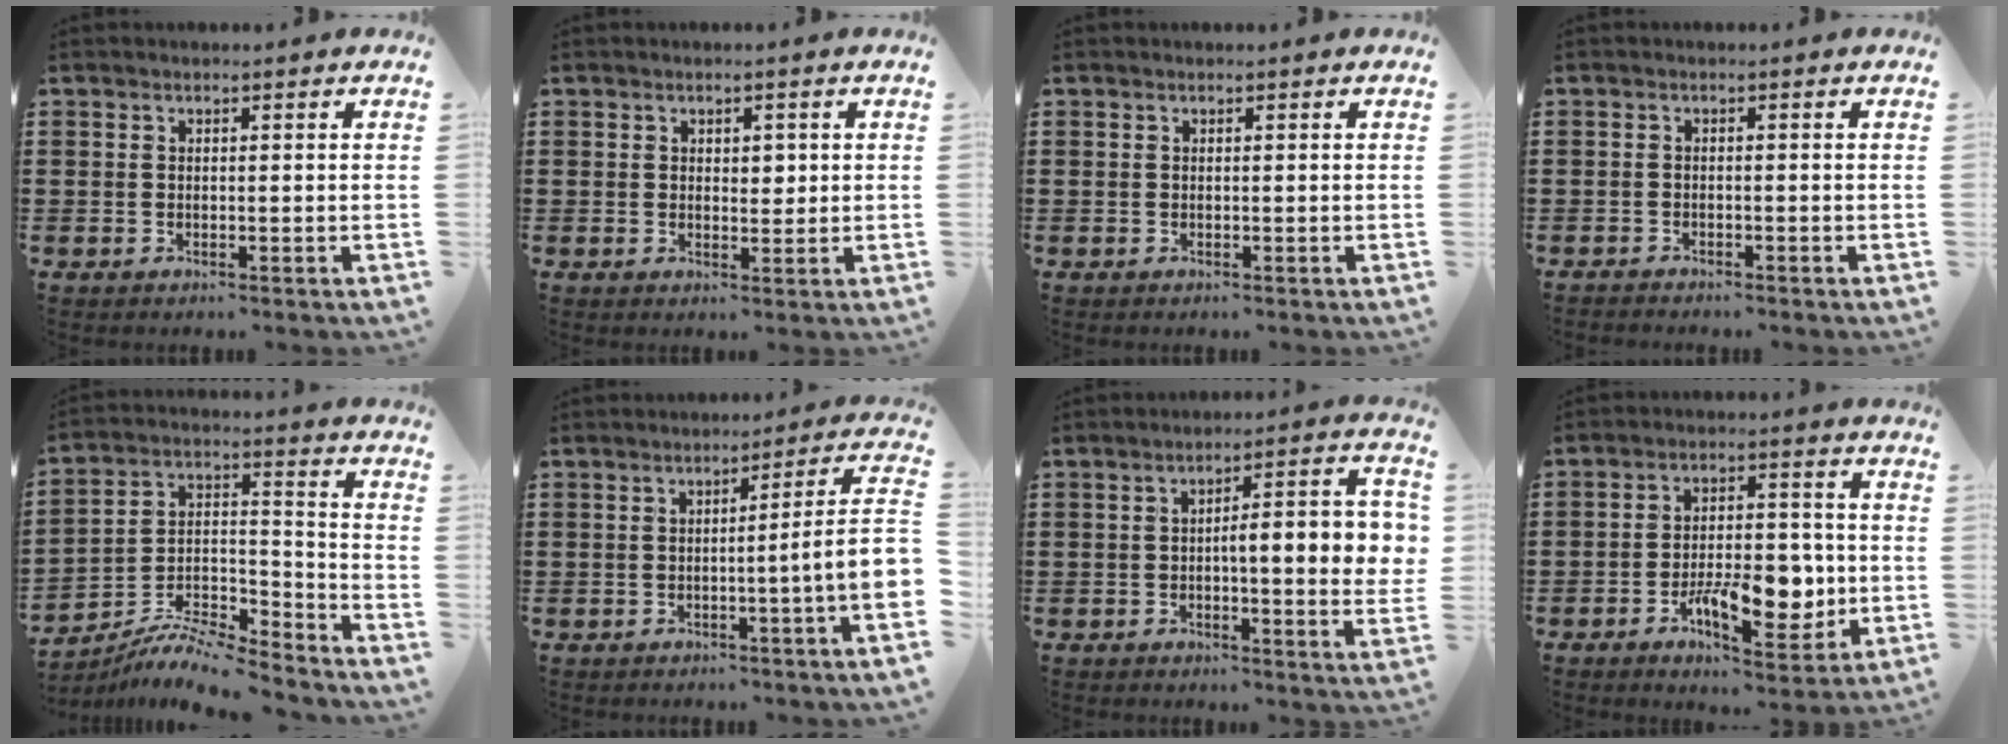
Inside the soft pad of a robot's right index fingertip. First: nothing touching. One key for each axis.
{"total": 2.1, "fx": 0.5, "fy": 1.3, "fz": 1.5, "tx": -0.023, "ty": 0.006, "tz": 0.006}
{"total": 0.0}
{"total": 1.0, "fx": -1.0, "fy": 0.1, "fz": -0.1, "tx": -0.001, "ty": 0.002, "tz": -0.022}
{"total": 8.8, "fx": -8.3, "fy": 1.4, "fz": 2.4, "tx": -0.043, "ty": 0.018, "tz": -0.165}
{"total": 7.1, "fx": -1.2, "fy": -0.3, "fz": 6.9, "tx": -0.118, "ty": -0.020, "tz": -0.024}
{"total": 8.2, "fx": -0.1, "fy": 1.5, "fz": 8.0, "tx": -0.126, "ty": 0.000, "tz": -0.008}
{"total": 11.0, "fx": -3.1, "fy": 5.2, "fz": 9.2, "tx": -0.141, "ty": -0.002, "tz": -0.051}